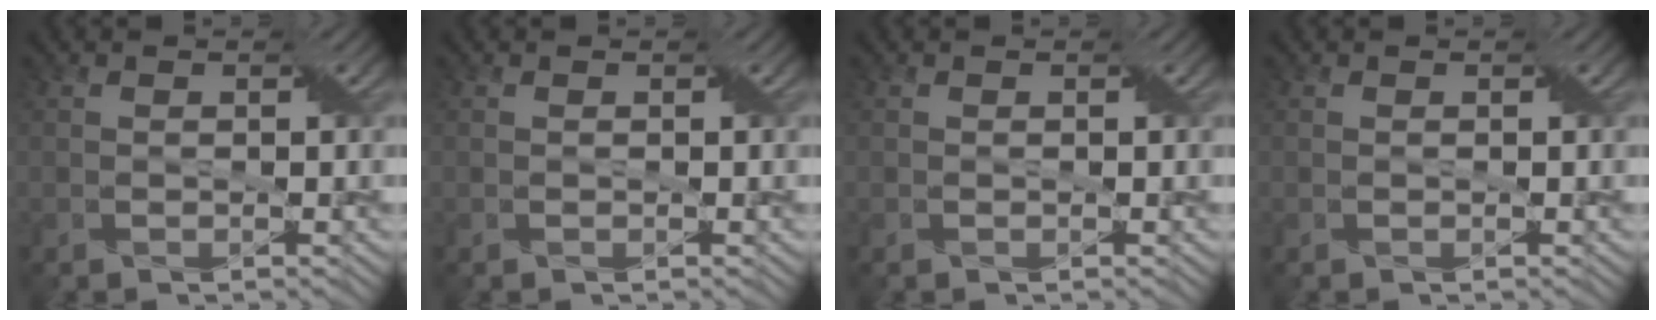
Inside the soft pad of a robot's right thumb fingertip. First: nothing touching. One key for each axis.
{"total": 0.0}
{"total": 0.0}
{"total": 0.0}